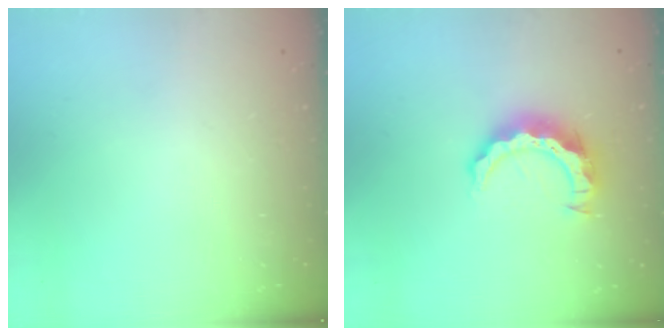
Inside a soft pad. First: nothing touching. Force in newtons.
{"total": 10.4, "press": 10.4, "slide": 1.1}